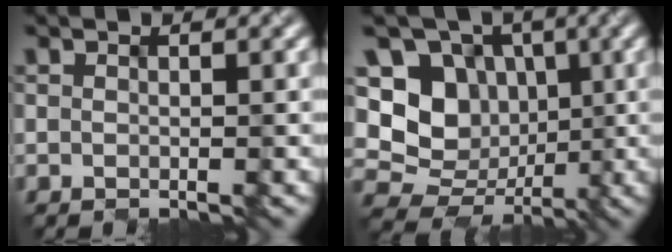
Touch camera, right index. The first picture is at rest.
{"total": 11.1, "force": [1.3, 9.6, 5.4], "torque": [-0.104, 0.029, -0.002]}